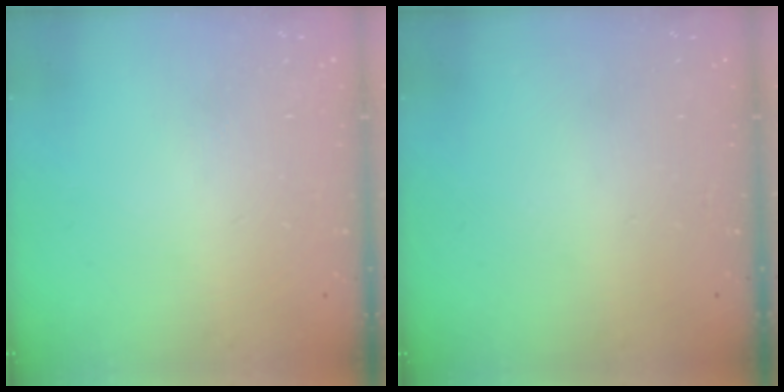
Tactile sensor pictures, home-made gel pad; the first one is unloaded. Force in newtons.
{"total": 0.0}